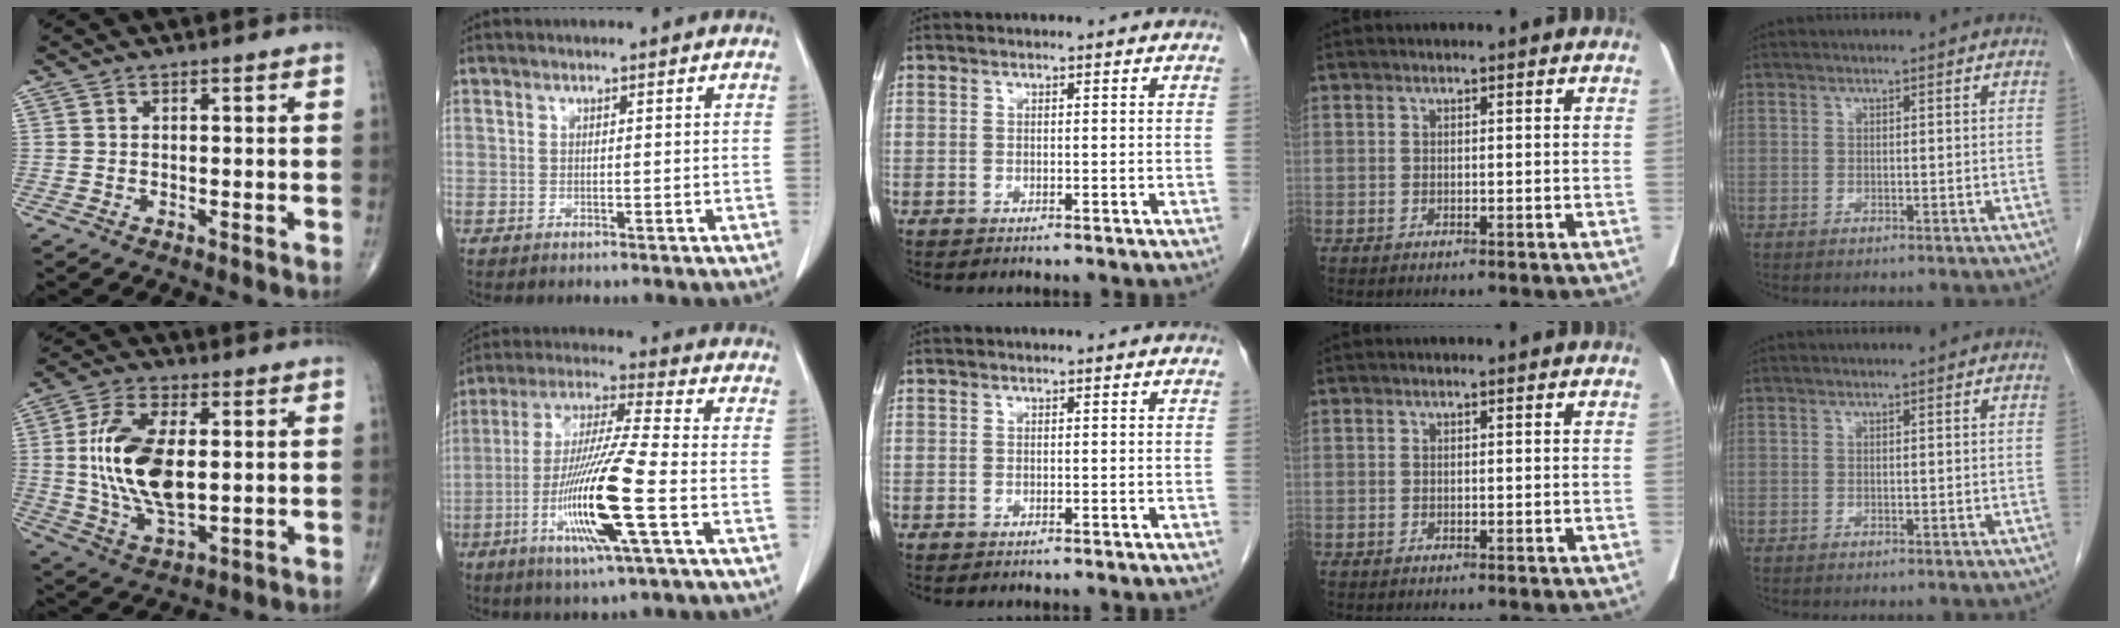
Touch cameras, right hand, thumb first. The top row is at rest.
{"thumb": {"total": 16.4, "force": [1.3, 8.2, 14.1], "torque": [-0.276, -0.010, 0.031]}, "index": {"total": 15.5, "force": [-4.9, -0.2, 14.7], "torque": [-0.298, -0.019, -0.097]}}